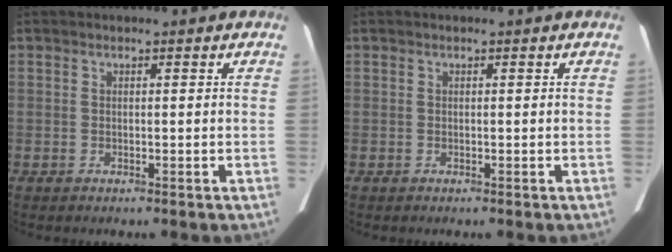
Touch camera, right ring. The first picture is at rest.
{"total": 0.0}